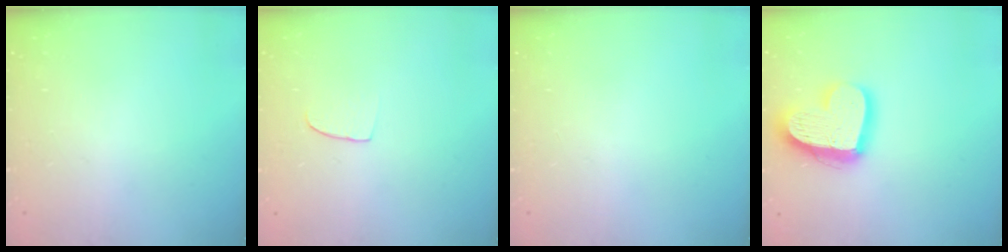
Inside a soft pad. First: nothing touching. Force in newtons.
{"total": 5.5, "press": 5.4, "slide": 0.5}
{"total": 0.0}
{"total": 17.2, "press": 17.2, "slide": 1.4}